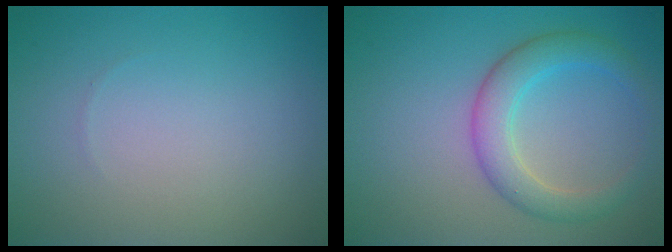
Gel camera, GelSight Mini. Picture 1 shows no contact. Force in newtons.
{"total": 3.9, "press": 3.9, "slide": 0.0}